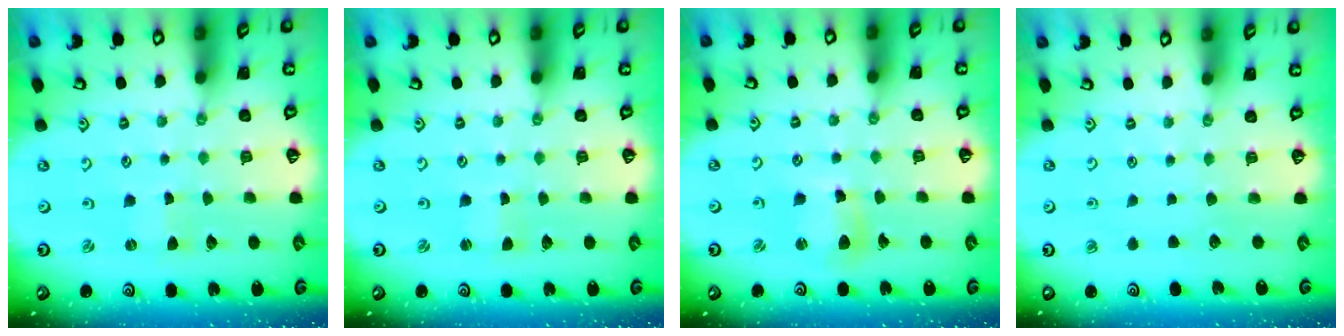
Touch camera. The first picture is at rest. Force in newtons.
{"total": 0.0}
{"total": 8.1, "press": 8.0, "slide": 1.0}
{"total": 0.0}